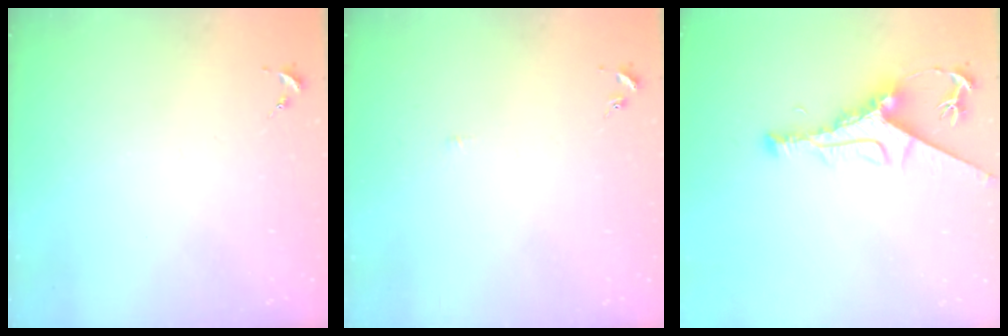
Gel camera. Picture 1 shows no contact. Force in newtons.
{"total": 1.8, "press": 1.8, "slide": 0.3}
{"total": 9.6, "press": 9.5, "slide": 1.4}